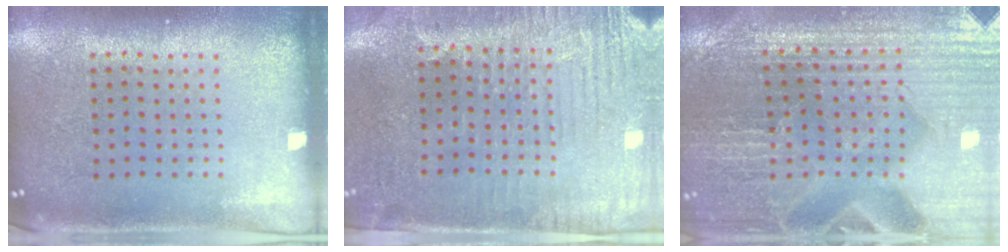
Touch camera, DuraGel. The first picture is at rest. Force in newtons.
{"total": 3.0, "press": 2.6, "slide": 1.6}
{"total": 3.4, "press": 3.3, "slide": 0.3}